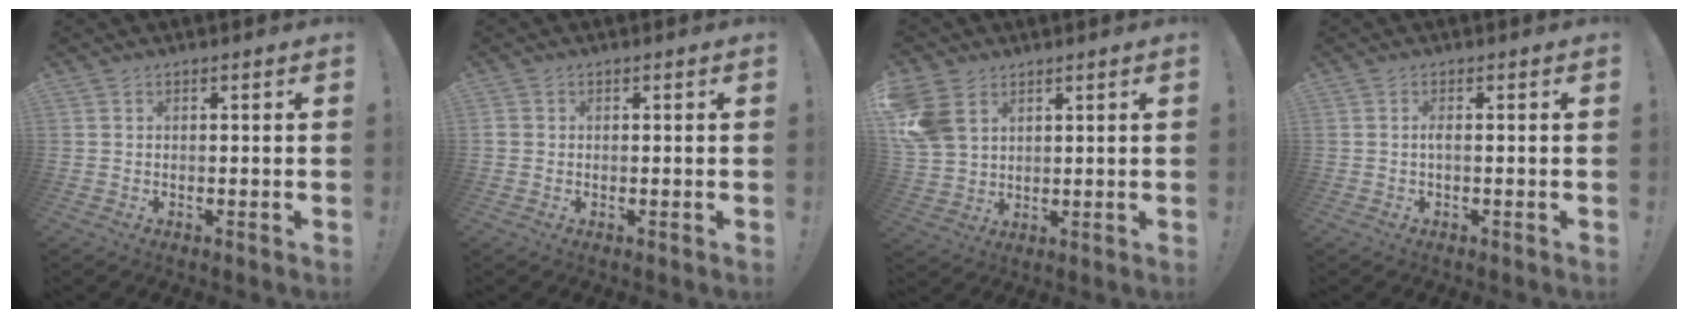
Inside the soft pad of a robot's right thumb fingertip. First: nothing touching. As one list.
[{"total": 1.1, "force": [0.0, 1.0, 0.4], "torque": [-0.013, 0.006, 0.001]}, {"total": 10.3, "force": [4.3, 7.7, 5.3], "torque": [-0.119, -0.005, 0.092]}, {"total": 1.4, "force": [-0.4, 0.2, 1.4], "torque": [-0.027, 0.003, -0.007]}]